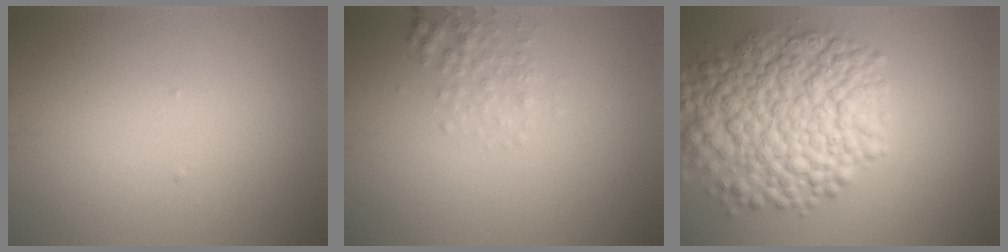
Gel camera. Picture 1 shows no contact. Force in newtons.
{"total": 1.7, "press": 1.7, "slide": 0.1}
{"total": 10.4, "press": 10.3, "slide": 0.3}